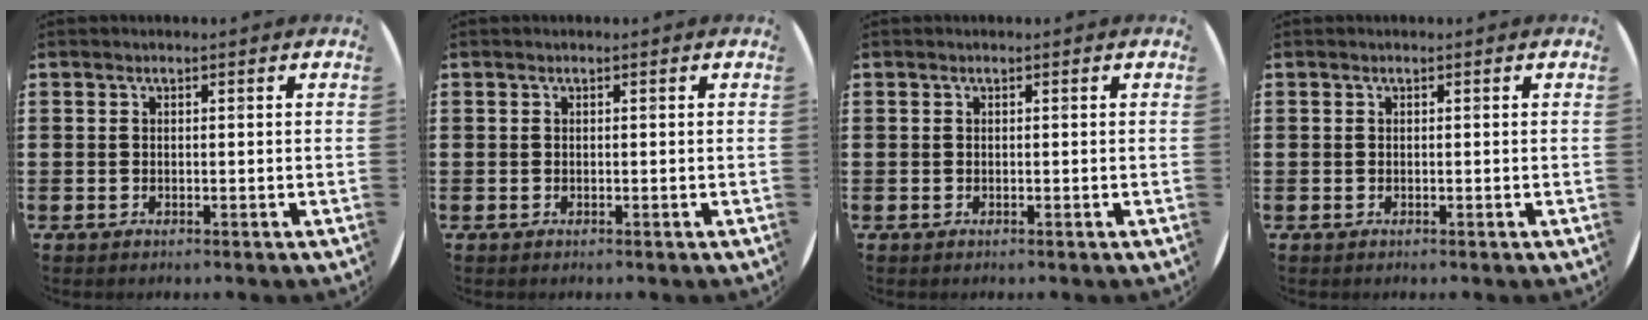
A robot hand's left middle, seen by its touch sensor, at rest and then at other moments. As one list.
[{"total": 0.0}, {"total": 0.0}, {"total": 0.0}]